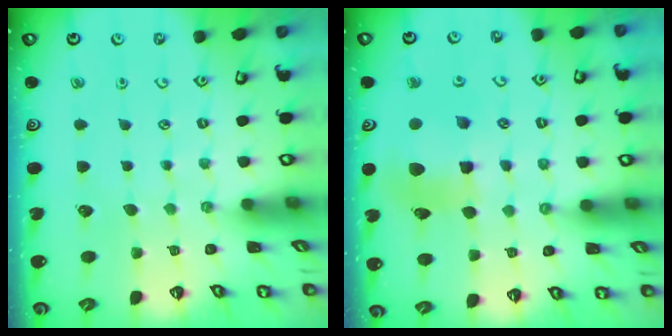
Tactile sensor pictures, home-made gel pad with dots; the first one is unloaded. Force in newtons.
{"total": 11.1, "press": 10.9, "slide": 1.6}